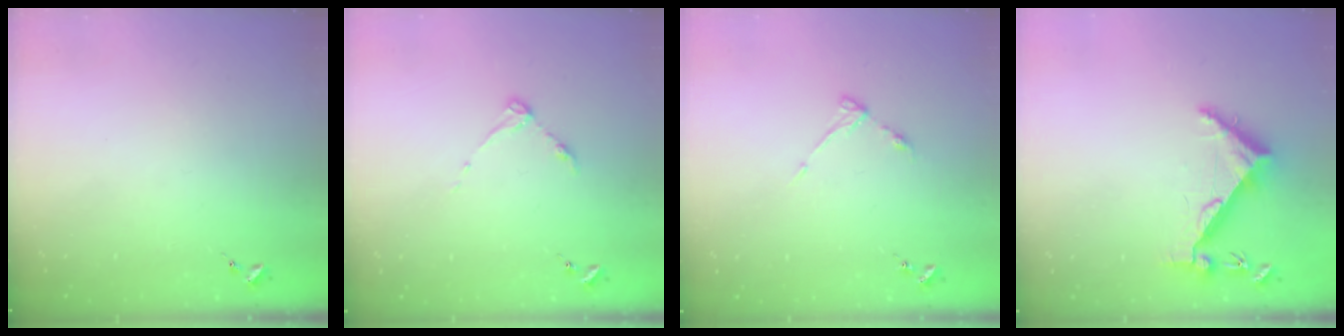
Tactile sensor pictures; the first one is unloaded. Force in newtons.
{"total": 4.9, "press": 4.8, "slide": 0.7}
{"total": 4.6, "press": 4.6, "slide": 0.6}
{"total": 6.3, "press": 6.2, "slide": 0.7}